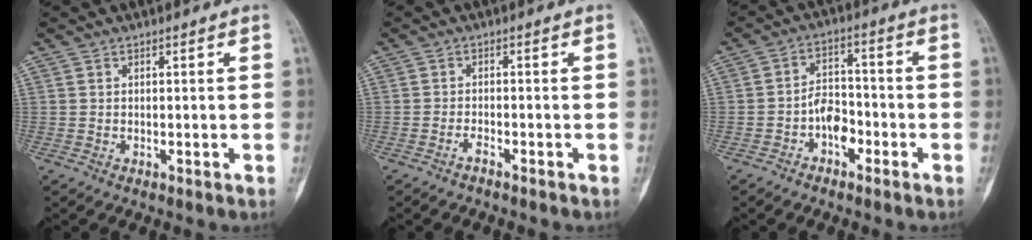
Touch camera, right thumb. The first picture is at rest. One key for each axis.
{"total": 1.4, "fx": -1.2, "fy": 0.2, "fz": 0.7, "tx": -0.019, "ty": 0.009, "tz": -0.023}
{"total": 6.1, "fx": -2.7, "fy": 3.8, "fz": 3.9, "tx": -0.044, "ty": 0.032, "tz": -0.055}